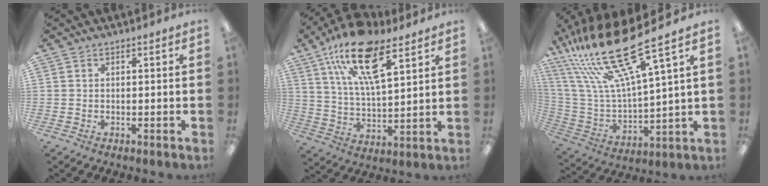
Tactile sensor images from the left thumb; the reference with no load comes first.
{"total": 19.0, "force": [10.9, 7.7, 13.6], "torque": [-0.240, -0.038, 0.190]}
{"total": 24.9, "force": [17.5, 5.5, 16.8], "torque": [-0.362, -0.120, 0.287]}